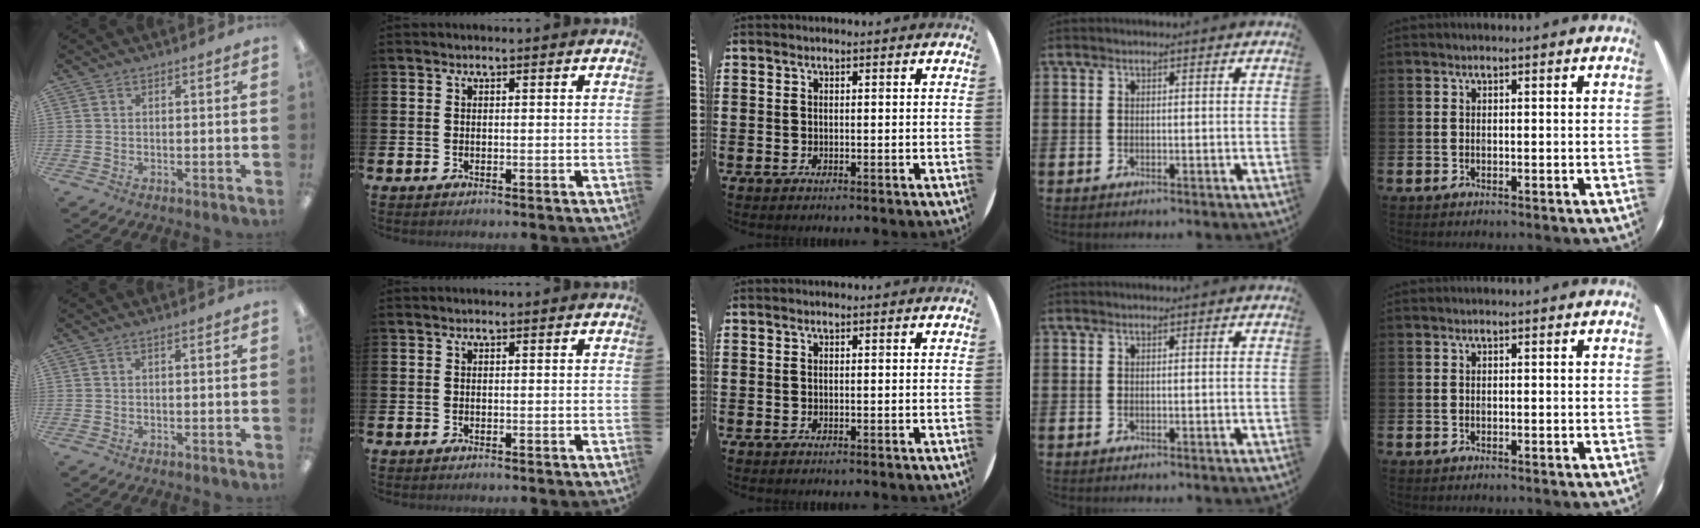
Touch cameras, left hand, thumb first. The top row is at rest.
{}